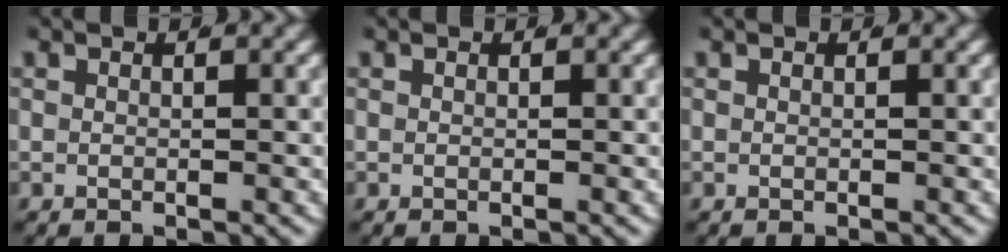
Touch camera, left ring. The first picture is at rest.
{"total": 0.0}
{"total": 0.0}